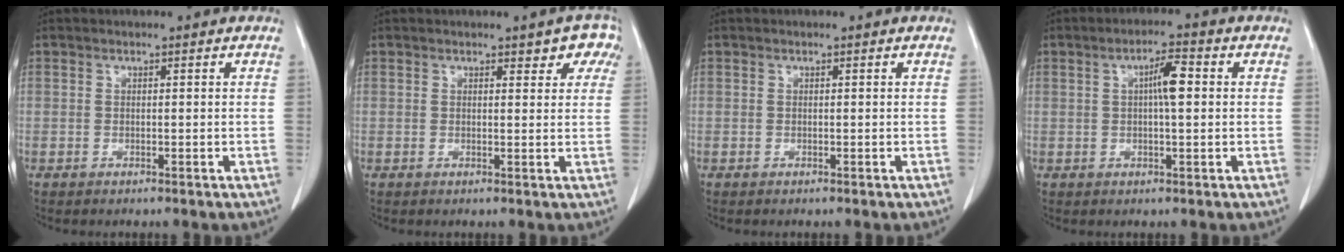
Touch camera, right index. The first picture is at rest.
{"total": 3.8, "force": [2.3, 1.8, 2.5], "torque": [-0.013, 0.005, 0.019]}
{"total": 0.0}
{"total": 4.6, "force": [0.7, 0.7, 4.5], "torque": [-0.077, 0.010, 0.010]}